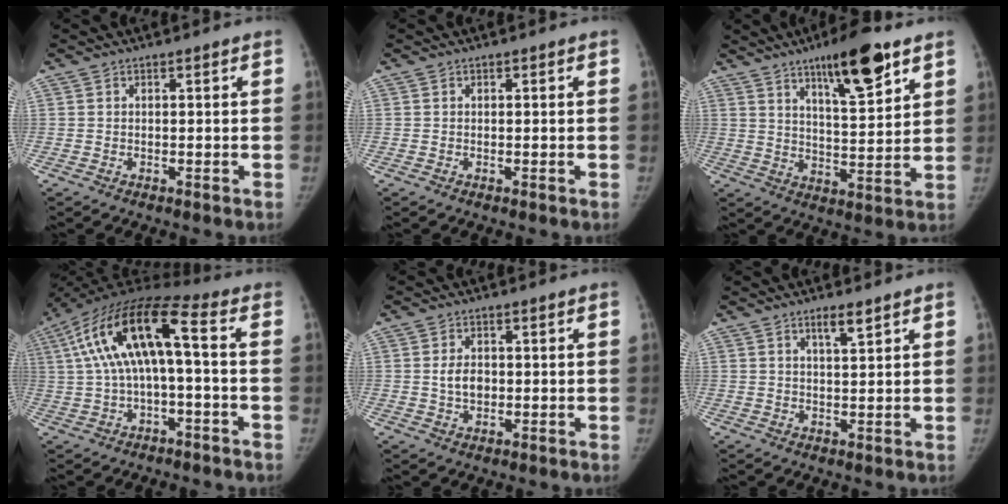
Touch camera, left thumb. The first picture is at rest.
{"total": 0.0}
{"total": 14.0, "force": [8.4, 3.5, 10.6], "torque": [-0.141, -0.046, 0.134]}
{"total": 15.4, "force": [1.3, 5.2, 14.4], "torque": [-0.292, 0.064, 0.024]}
{"total": 3.7, "force": [0.1, 2.6, 2.6], "torque": [-0.039, 0.003, 0.005]}
{"total": 3.3, "force": [2.2, 0.6, 2.4], "torque": [-0.038, -0.014, 0.040]}